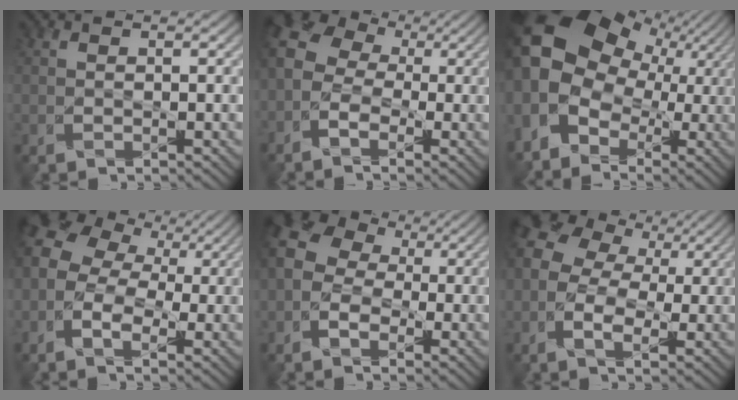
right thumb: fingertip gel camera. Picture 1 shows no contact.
{"total": 9.3, "force": [-1.5, 7.3, 5.6], "torque": [-0.152, 0.002, -0.041]}
{"total": 17.0, "force": [1.7, 13.3, 10.5], "torque": [-0.238, -0.008, 0.034]}
{"total": 10.1, "force": [0.5, 7.5, 6.8], "torque": [-0.160, 0.006, 0.001]}
{"total": 10.1, "force": [-1.0, 8.1, 5.9], "torque": [-0.156, 0.007, -0.035]}
{"total": 10.9, "force": [1.2, 8.0, 7.4], "torque": [-0.182, 0.008, 0.018]}